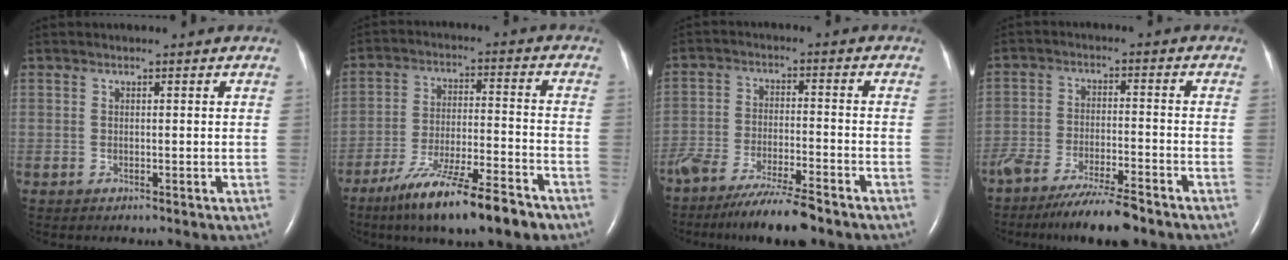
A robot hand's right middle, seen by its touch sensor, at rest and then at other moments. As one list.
[{"total": 14.5, "force": [-10.5, 1.5, 9.8], "torque": [-0.168, -0.030, -0.179]}, {"total": 11.3, "force": [-9.3, 1.1, 6.4], "torque": [-0.109, -0.028, -0.155]}, {"total": 10.4, "force": [-8.6, 1.2, 5.8], "torque": [-0.097, -0.024, -0.141]}]